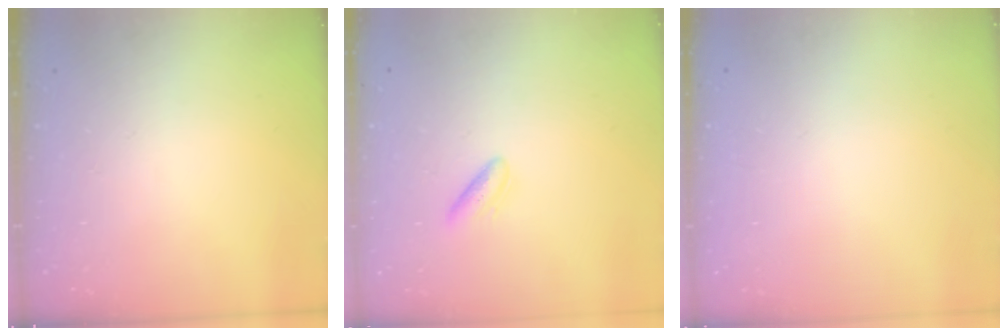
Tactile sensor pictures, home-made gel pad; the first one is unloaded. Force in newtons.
{"total": 4.2, "press": 3.9, "slide": 1.6}
{"total": 2.0, "press": 2.0, "slide": 0.1}